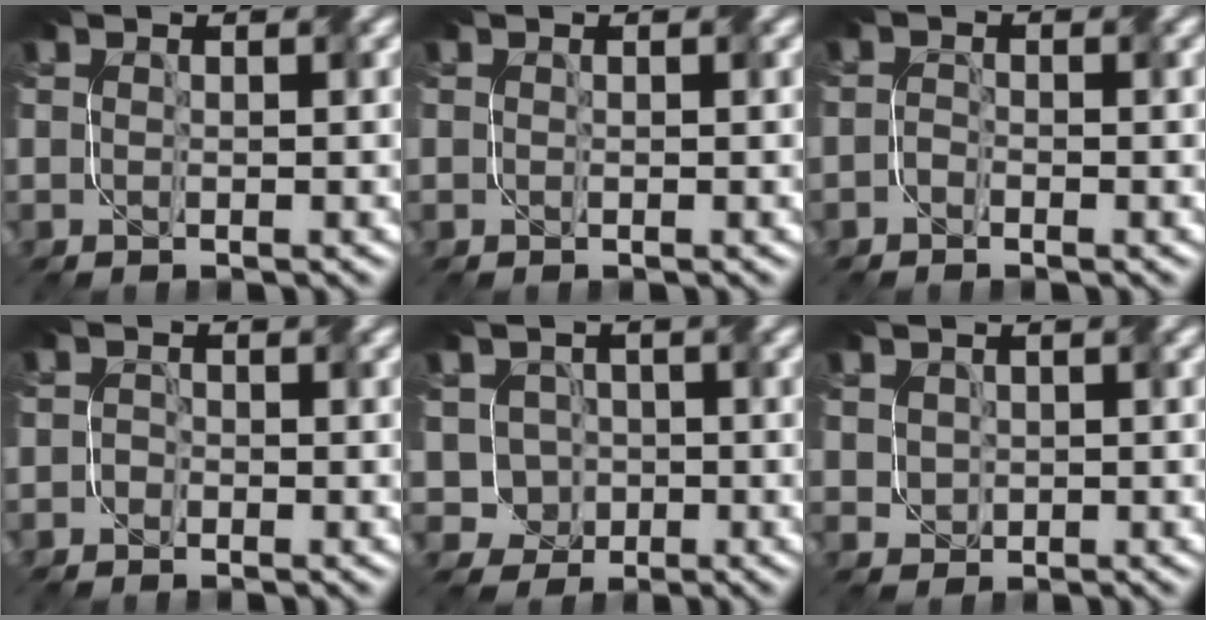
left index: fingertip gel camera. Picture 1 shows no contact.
{"total": 0.0}
{"total": 1.1, "force": [-1.1, -0.1, 0.0], "torque": [0.001, 0.004, -0.025]}
{"total": 0.8, "force": [-0.8, 0.3, -0.1], "torque": [0.015, 0.004, -0.016]}
{"total": 3.4, "force": [-0.5, 3.1, 1.2], "torque": [-0.022, 0.010, -0.023]}
{"total": 1.4, "force": [0.2, 1.3, 0.5], "torque": [-0.025, 0.006, 0.021]}